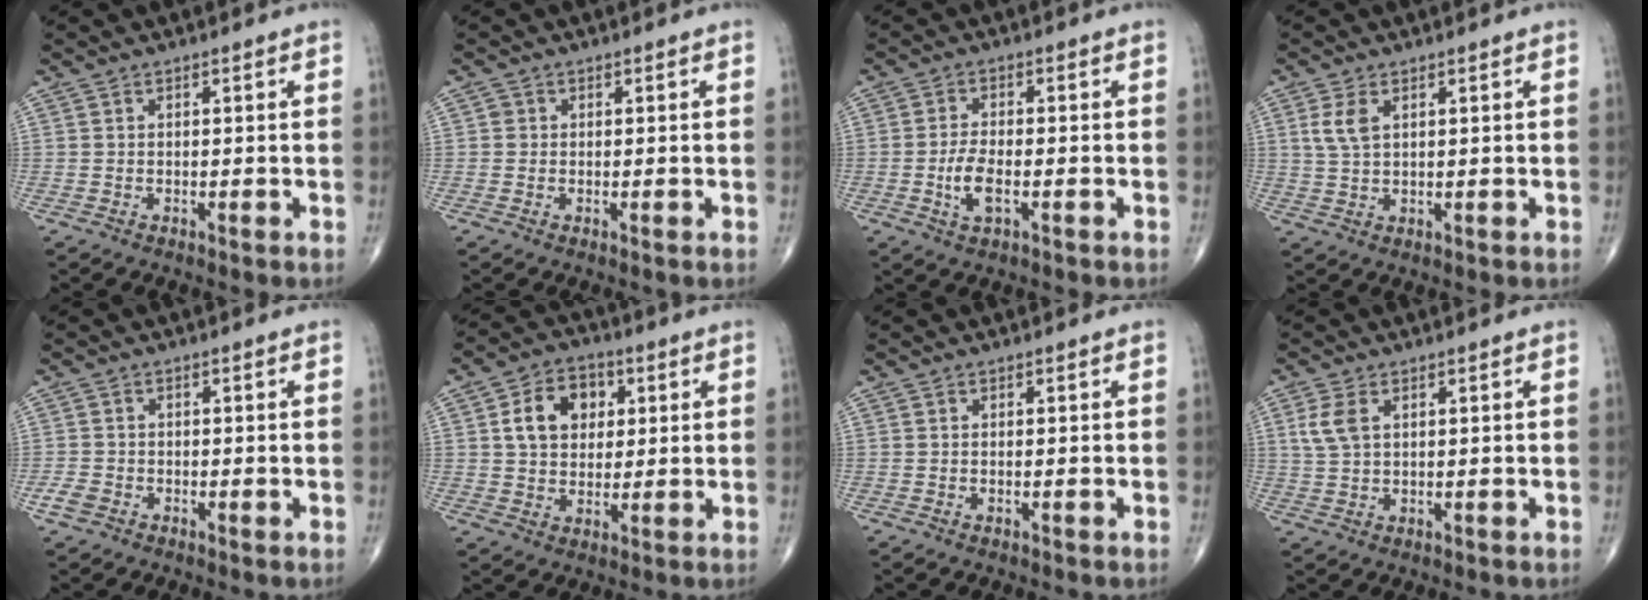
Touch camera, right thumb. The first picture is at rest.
{"total": 1.0, "force": [0.1, 1.0, 0.2], "torque": [0.004, 0.002, 0.000]}
{"total": 5.0, "force": [-1.5, 2.1, 4.4], "torque": [-0.087, 0.004, -0.027]}
{"total": 4.0, "force": [1.5, 2.1, 3.0], "torque": [-0.066, 0.001, 0.035]}
{"total": 2.3, "force": [-1.2, 1.5, 1.2], "torque": [-0.023, 0.002, -0.027]}
{"total": 10.2, "force": [2.6, 7.6, 6.3], "torque": [-0.074, 0.002, 0.040]}
{"total": 0.0}
{"total": 4.5, "force": [1.5, 2.6, 3.3], "torque": [-0.077, 0.004, 0.035]}